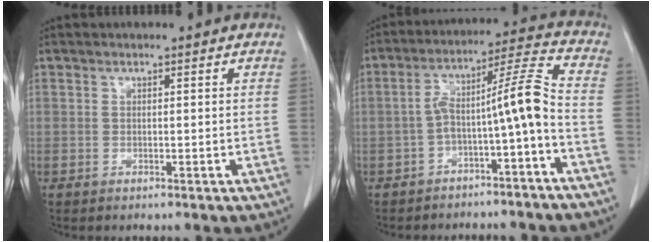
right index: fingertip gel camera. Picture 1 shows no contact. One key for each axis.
{"total": 9.7, "fx": -3.7, "fy": -0.1, "fz": 9.0, "tx": -0.141, "ty": 0.043, "tz": -0.057}